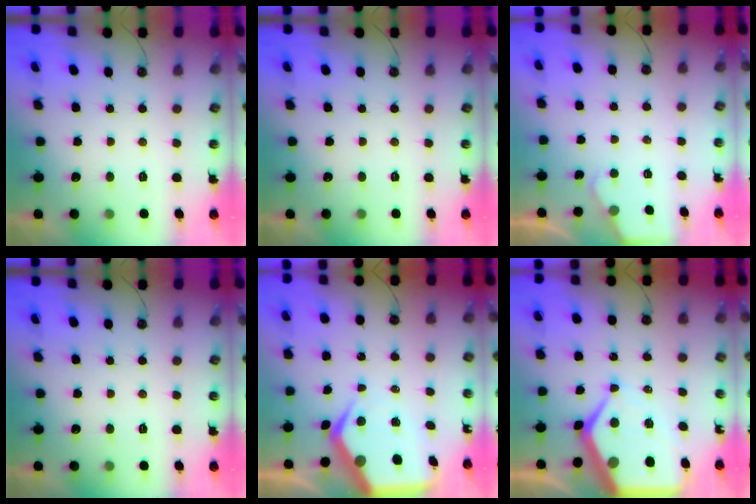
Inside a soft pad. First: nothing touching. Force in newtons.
{"total": 0.0}
{"total": 1.7, "press": 1.6, "slide": 0.2}
{"total": 0.0}
{"total": 9.4, "press": 9.4, "slide": 1.1}
{"total": 14.7, "press": 14.6, "slide": 1.3}